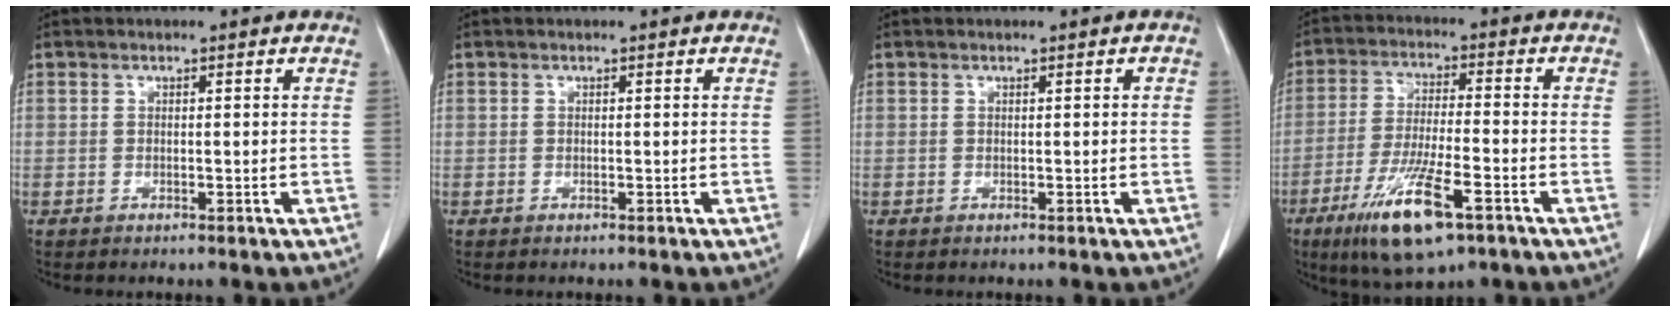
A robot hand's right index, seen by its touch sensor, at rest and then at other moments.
{"total": 0.0}
{"total": 0.5, "force": [0.1, 0.1, 0.5], "torque": [-0.008, 0.002, 0.003]}
{"total": 12.5, "force": [-6.8, 2.4, 10.3], "torque": [-0.201, -0.025, -0.116]}